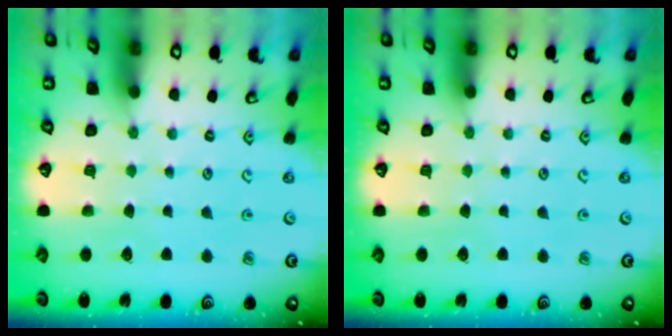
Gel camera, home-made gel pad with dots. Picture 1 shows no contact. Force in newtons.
{"total": 0.0}